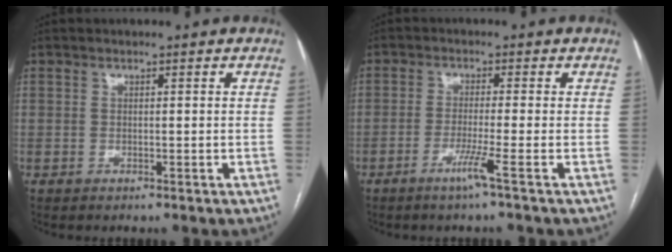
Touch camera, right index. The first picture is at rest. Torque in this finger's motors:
{"motor_torque": [-0.07, -0.05, -0.05, 0.02]}